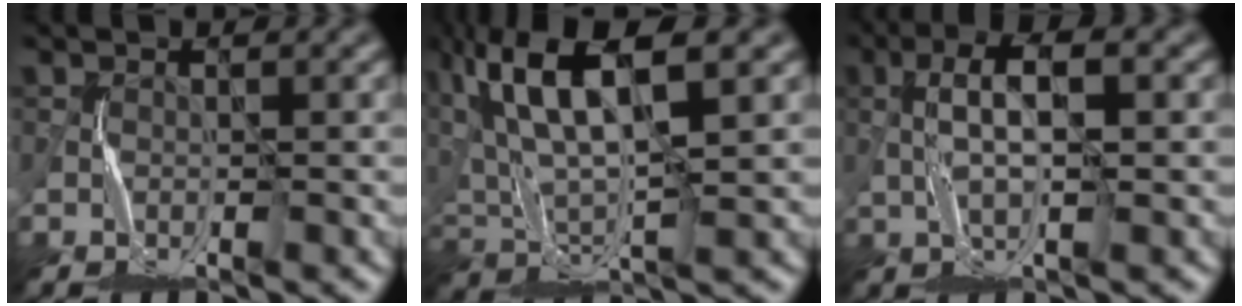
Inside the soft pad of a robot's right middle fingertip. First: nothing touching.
{"total": 12.1, "force": [5.6, 4.1, 9.9], "torque": [-0.207, 0.018, 0.106]}
{"total": 4.0, "force": [0.6, 0.9, 3.9], "torque": [-0.080, 0.009, 0.011]}